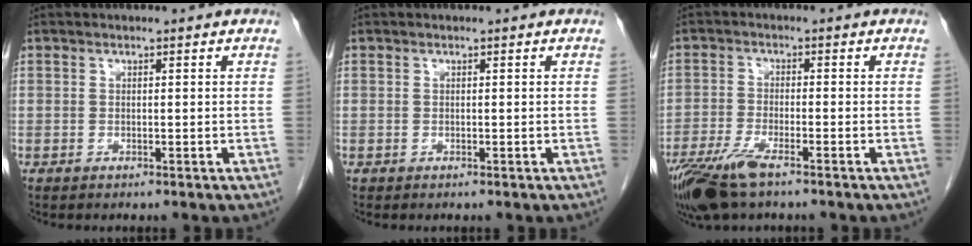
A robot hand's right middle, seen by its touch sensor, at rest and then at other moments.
{"total": 0.0}
{"total": 8.4, "force": [-5.8, 1.8, 5.7], "torque": [-0.116, -0.018, -0.106]}